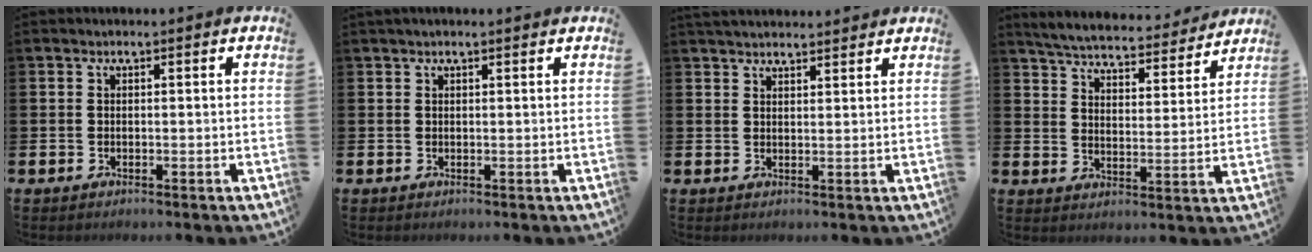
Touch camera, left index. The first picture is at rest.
{"total": 0.7, "force": [0.6, 0.0, 0.4], "torque": [-0.004, 0.000, 0.010]}
{"total": 2.8, "force": [2.8, 0.4, 0.3], "torque": [-0.008, -0.011, 0.051]}
{"total": 5.6, "force": [5.4, 0.7, 1.1], "torque": [-0.048, -0.039, 0.092]}